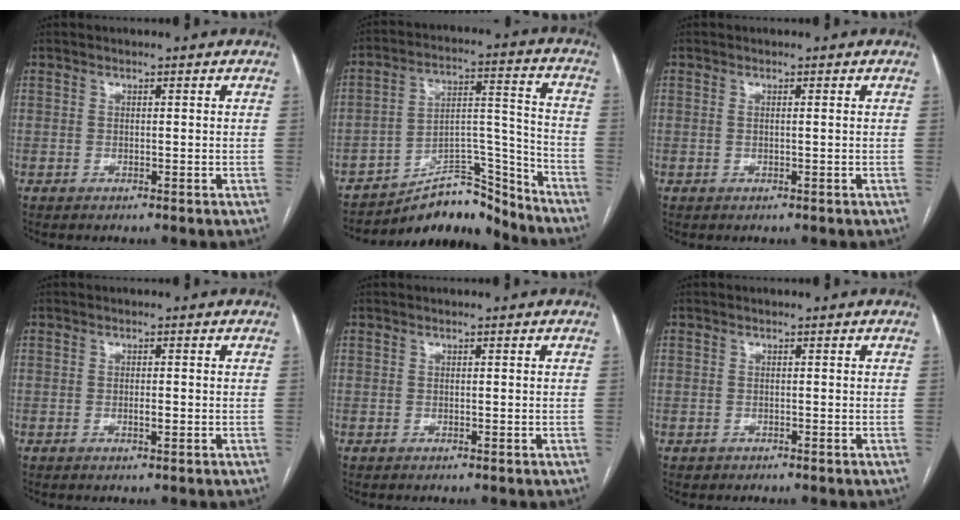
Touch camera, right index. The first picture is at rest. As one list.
[{"total": 12.8, "force": [-12.0, 3.8, 2.5], "torque": [-0.020, 0.065, -0.191]}, {"total": 0.7, "force": [0.2, 0.1, 0.7], "torque": [-0.021, -0.001, 0.005]}, {"total": 1.1, "force": [-0.2, 0.3, 1.1], "torque": [-0.017, 0.000, -0.004]}, {"total": 0.0}, {"total": 0.7, "force": [-0.4, 0.6, -0.1], "torque": [-0.006, 0.004, -0.008]}]